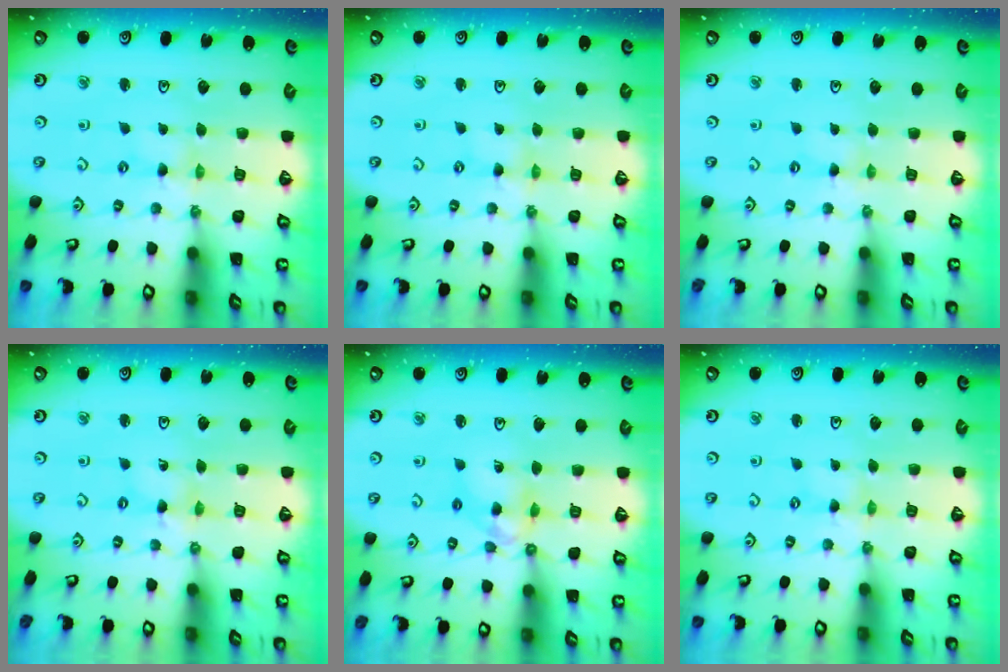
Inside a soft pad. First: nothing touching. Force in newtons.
{"total": 0.0}
{"total": 1.2, "press": 1.2, "slide": 0.3}
{"total": 0.9, "press": 0.9, "slide": 0.2}
{"total": 9.7, "press": 9.7, "slide": 0.9}
{"total": 0.0}